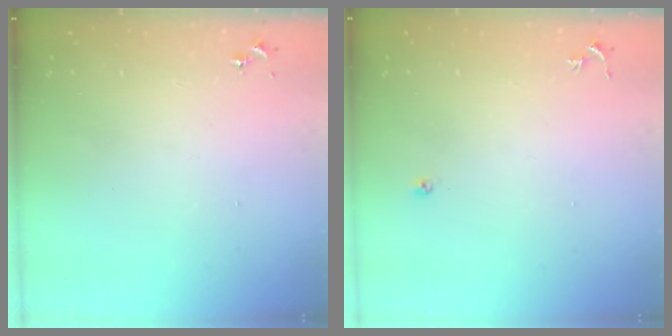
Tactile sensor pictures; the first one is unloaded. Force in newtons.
{"total": 4.7, "press": 4.7, "slide": 0.5}